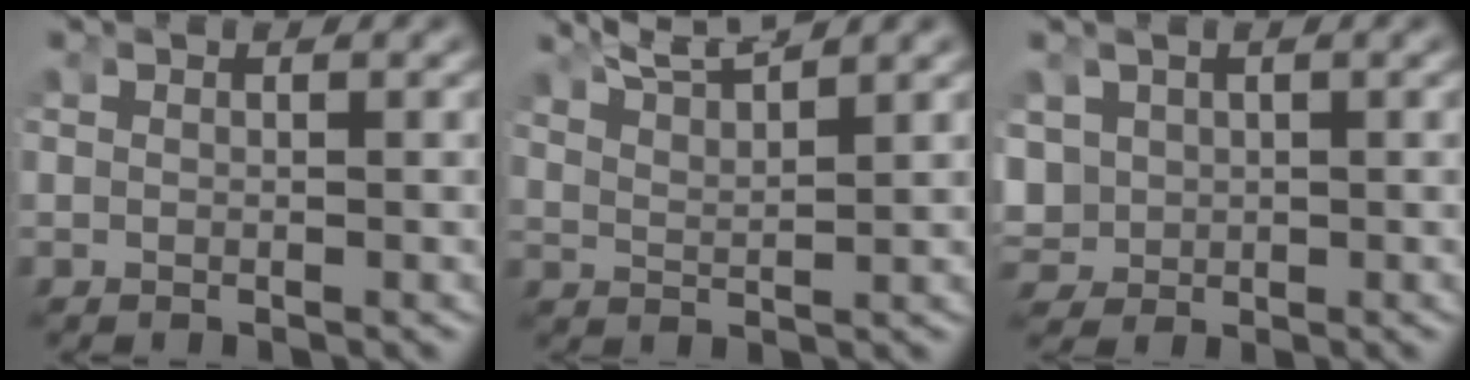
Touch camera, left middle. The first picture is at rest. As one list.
[{"total": 5.4, "force": [4.5, 1.7, 2.6], "torque": [-0.052, 0.003, 0.073]}, {"total": 4.7, "force": [-0.1, 4.5, 1.5], "torque": [-0.075, -0.028, 0.010]}]